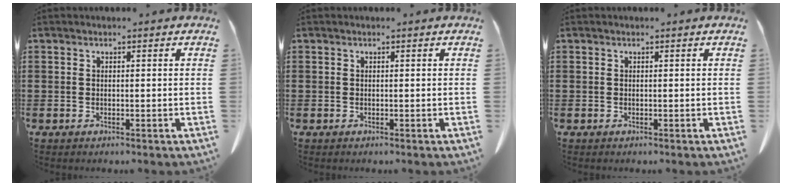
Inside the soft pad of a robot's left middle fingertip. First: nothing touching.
{"total": 0.0}
{"total": 0.0}